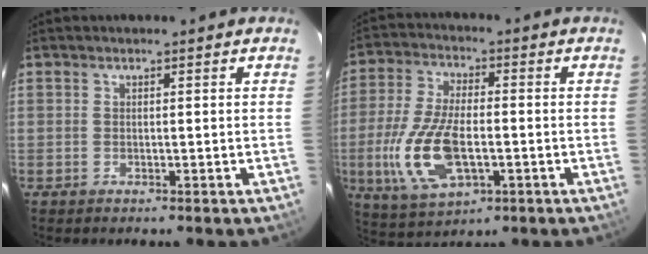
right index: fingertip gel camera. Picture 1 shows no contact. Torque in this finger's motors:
{"motor_torque": [1.92, -0.22, 1.05, 0.15]}